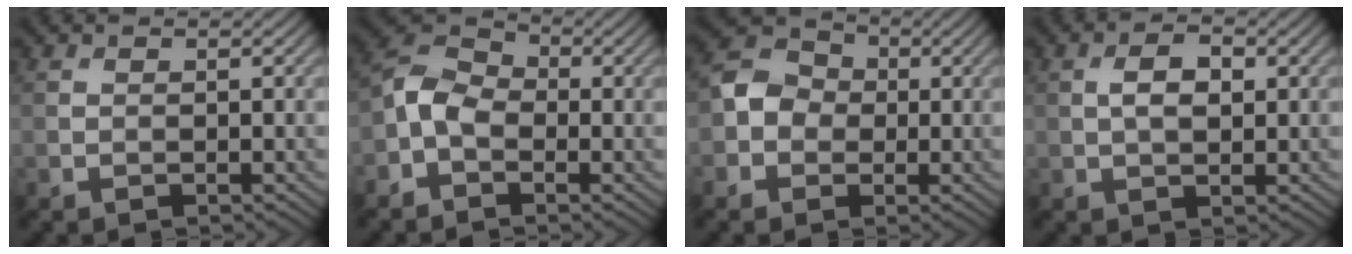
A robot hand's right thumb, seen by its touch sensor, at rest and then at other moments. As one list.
[{"total": 5.2, "force": [-1.7, 3.6, 3.4], "torque": [-0.078, 0.011, -0.049]}, {"total": 5.1, "force": [-0.6, 4.5, 2.4], "torque": [-0.052, 0.012, -0.022]}, {"total": 3.5, "force": [0.6, 1.9, 2.9], "torque": [-0.059, 0.002, 0.009]}]